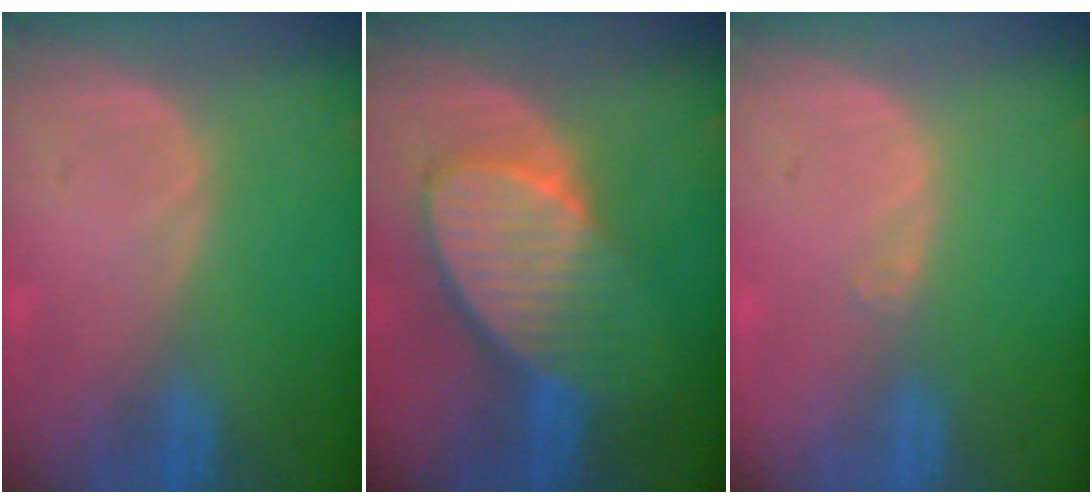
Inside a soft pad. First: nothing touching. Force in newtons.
{"total": 8.9, "press": 8.0, "slide": 3.9}
{"total": 0.6, "press": 0.5, "slide": 0.4}